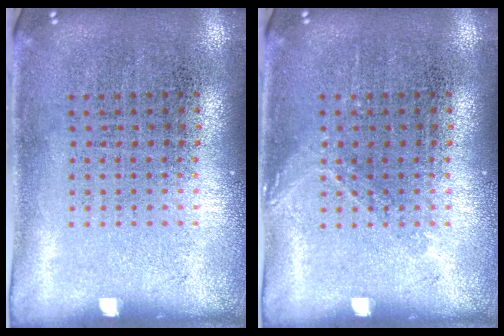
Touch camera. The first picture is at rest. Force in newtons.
{"total": 0.9, "press": 0.8, "slide": 0.3}